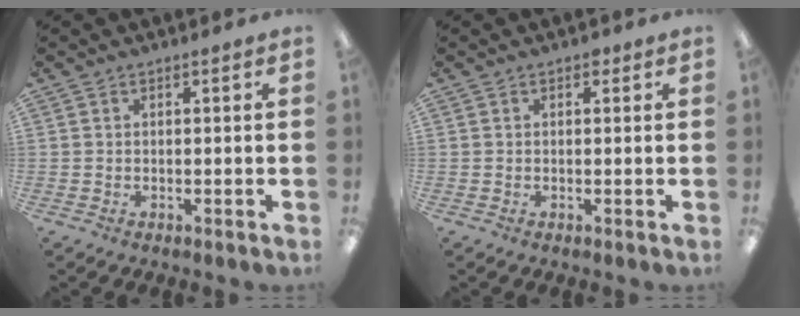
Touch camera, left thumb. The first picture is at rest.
{"total": 0.9, "force": [0.5, 0.6, 0.4], "torque": [-0.001, 0.000, 0.007]}